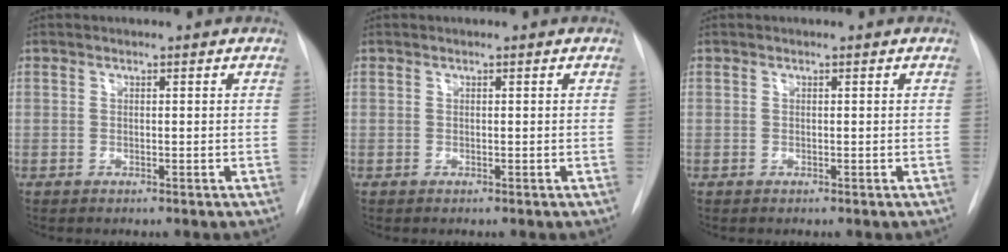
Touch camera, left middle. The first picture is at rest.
{"total": 0.0}
{"total": 0.0}